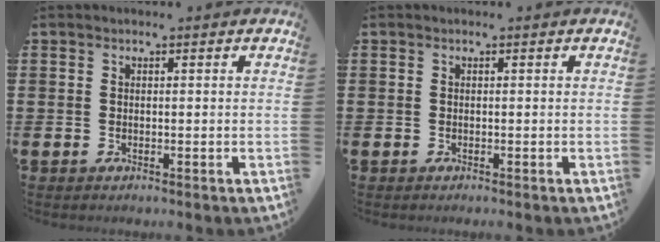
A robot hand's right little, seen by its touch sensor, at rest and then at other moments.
{"total": 0.0}